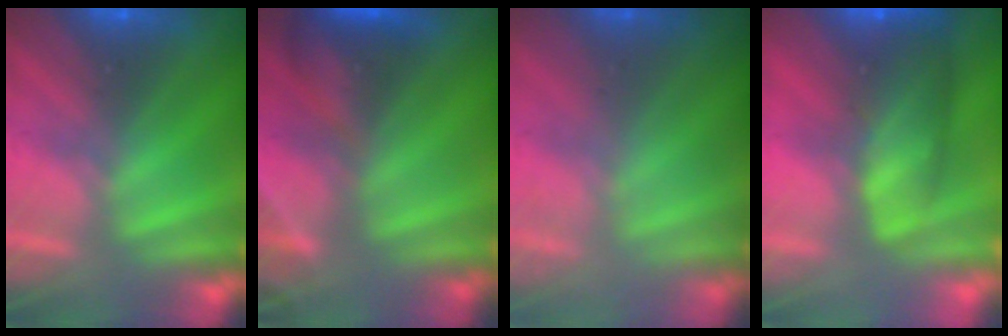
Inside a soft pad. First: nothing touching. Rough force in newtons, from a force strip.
{"total": 5.7}
{"total": 2.3}
{"total": 7.6}